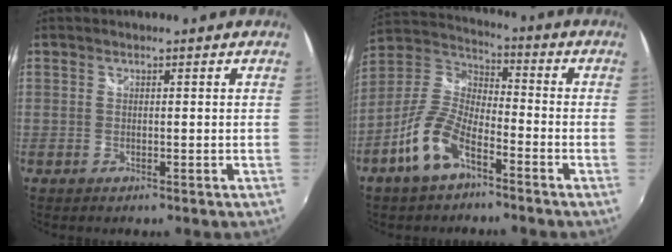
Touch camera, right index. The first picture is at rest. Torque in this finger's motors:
{"motor_torque": [1.10, -1.04, 0.62, 0.15]}